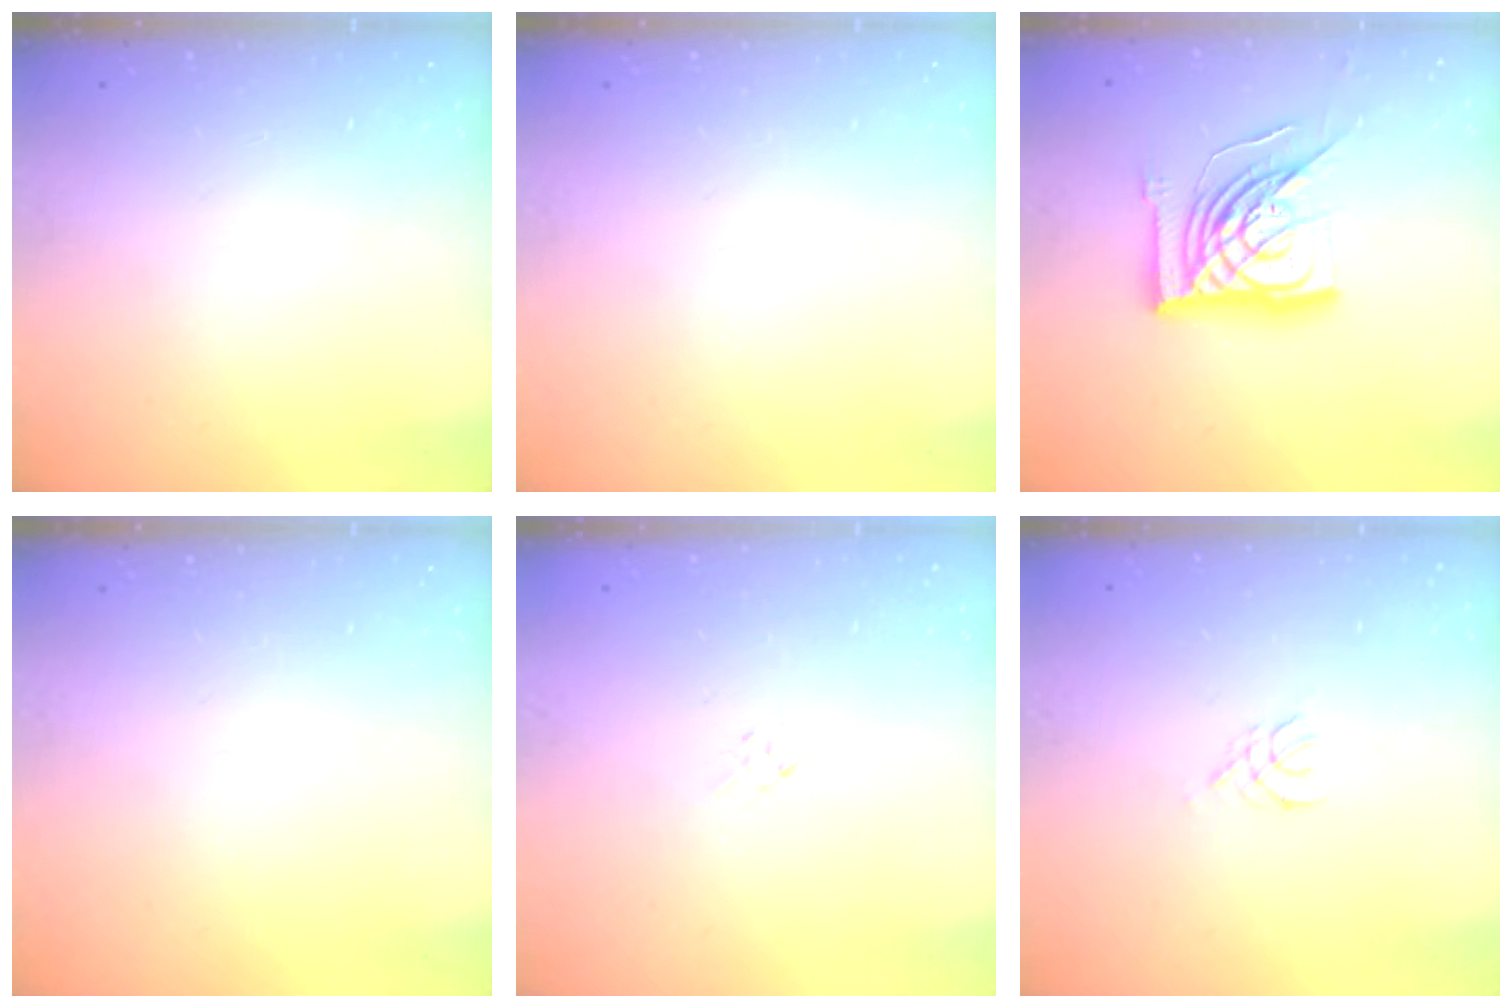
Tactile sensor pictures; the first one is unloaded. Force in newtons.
{"total": 0.0}
{"total": 18.6, "press": 18.5, "slide": 2.2}
{"total": 0.0}
{"total": 1.3, "press": 1.3, "slide": 0.4}
{"total": 1.2, "press": 1.2, "slide": 0.3}